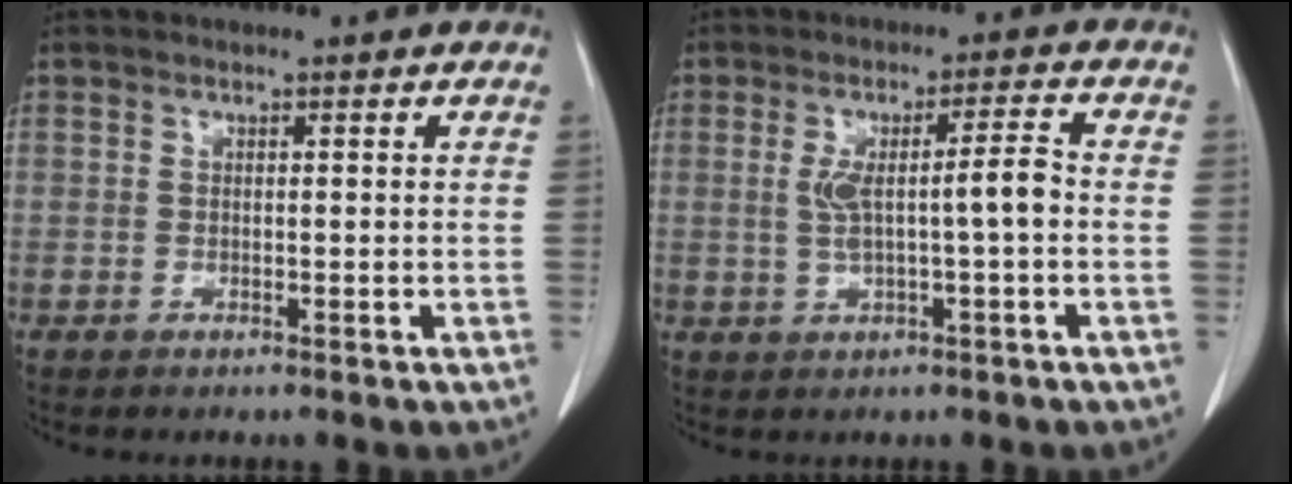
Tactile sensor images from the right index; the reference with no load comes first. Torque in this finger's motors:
{"motor_torque": [0.48, -0.05, 0.18, 0.05]}